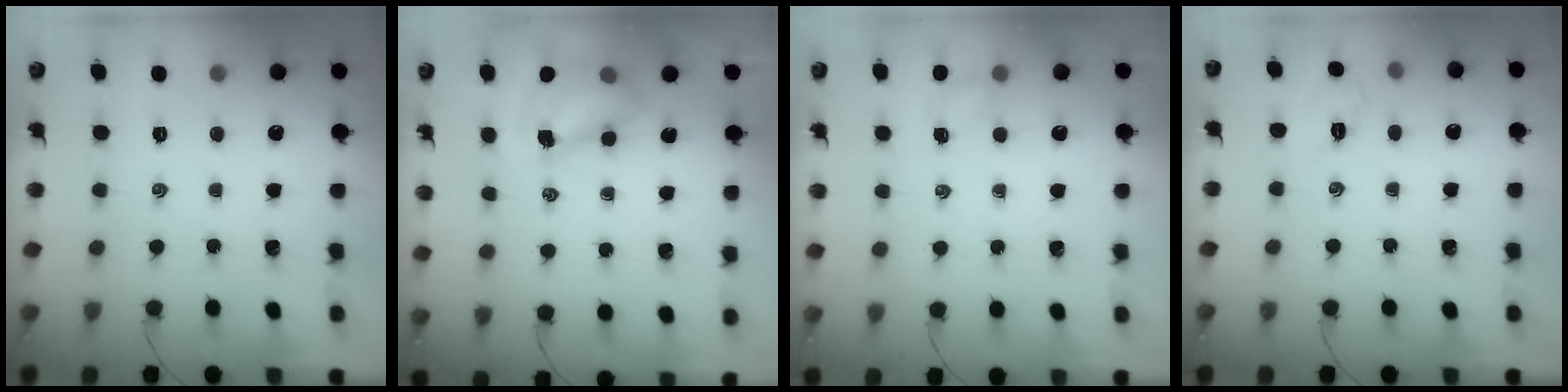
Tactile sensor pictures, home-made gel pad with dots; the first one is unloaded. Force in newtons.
{"total": 8.6, "press": 8.5, "slide": 1.7}
{"total": 2.7, "press": 2.5, "slide": 0.8}
{"total": 5.1, "press": 4.9, "slide": 1.4}